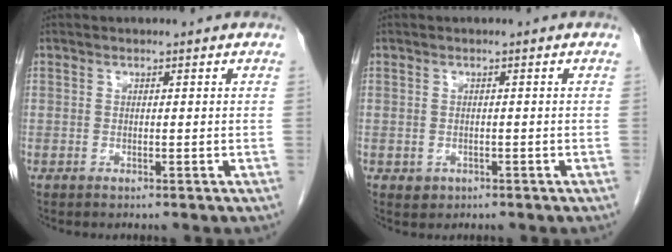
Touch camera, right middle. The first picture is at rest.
{"total": 1.3, "force": [-0.5, 1.2, 0.4], "torque": [-0.005, 0.003, -0.001]}